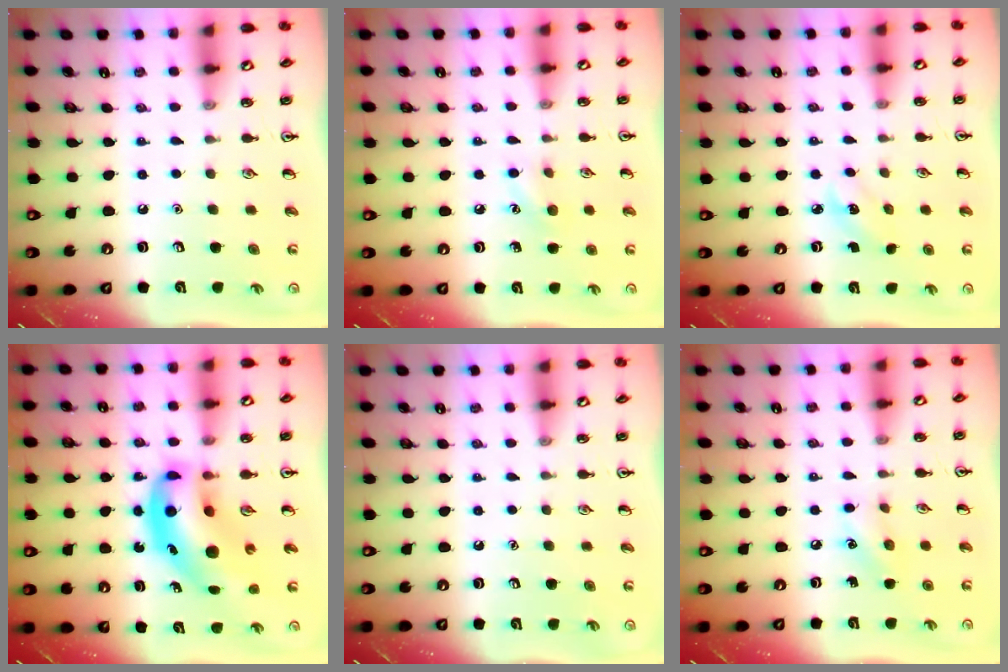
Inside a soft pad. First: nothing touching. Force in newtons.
{"total": 6.7, "press": 6.4, "slide": 1.9}
{"total": 2.4, "press": 2.2, "slide": 0.9}
{"total": 15.4, "press": 14.8, "slide": 4.5}
{"total": 0.0}
{"total": 6.2, "press": 6.0, "slide": 1.5}